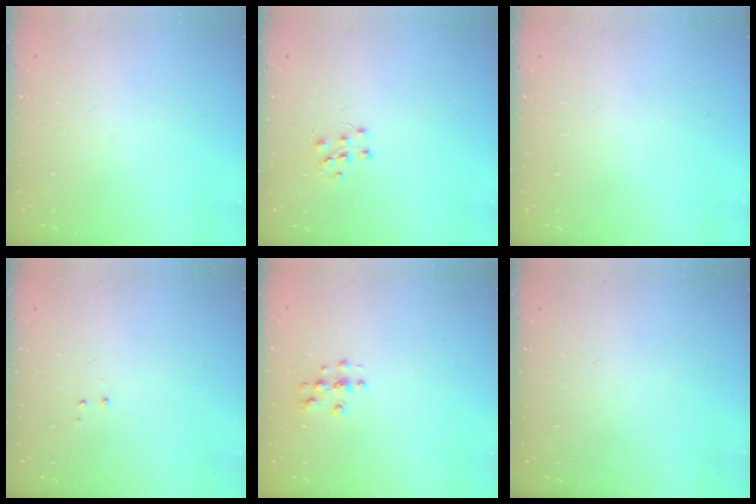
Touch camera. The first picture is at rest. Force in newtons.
{"total": 5.5, "press": 5.5, "slide": 0.6}
{"total": 0.0}
{"total": 2.9, "press": 2.8, "slide": 0.6}
{"total": 3.7, "press": 3.7, "slide": 0.2}
{"total": 0.0}